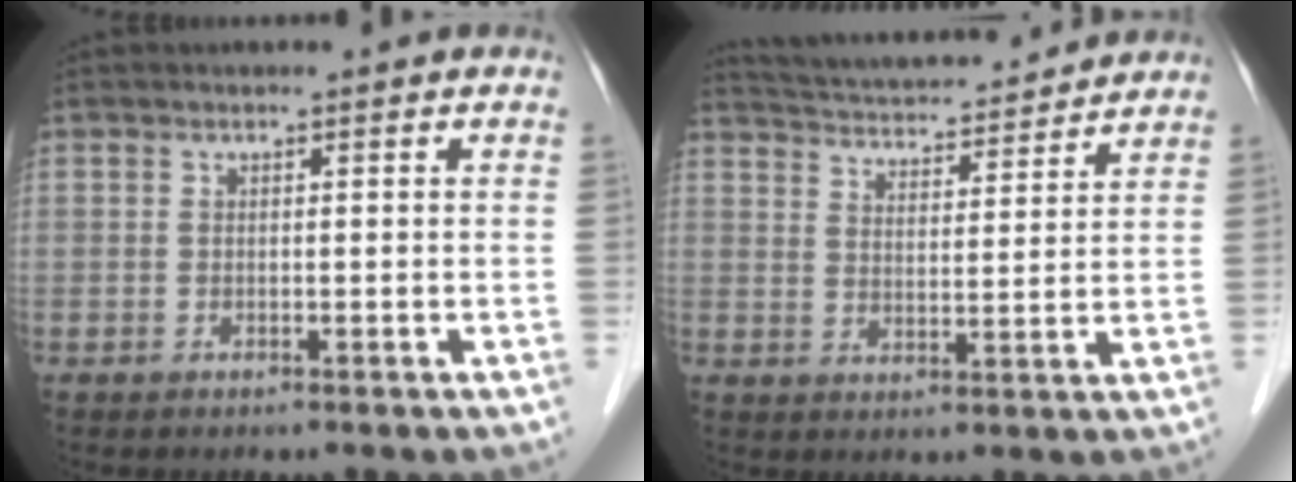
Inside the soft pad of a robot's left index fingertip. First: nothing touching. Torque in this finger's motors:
{"motor_torque": [-0.18, -0.43, 0.13, 0.02]}